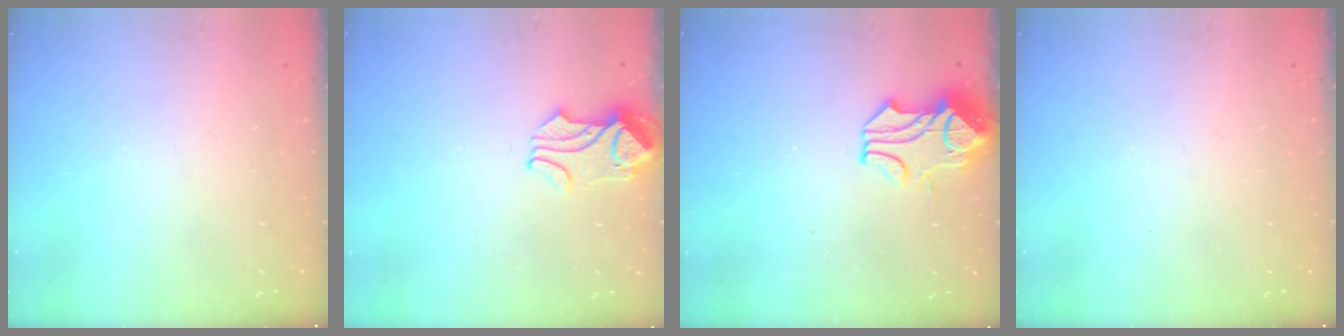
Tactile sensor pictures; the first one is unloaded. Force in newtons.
{"total": 2.7, "press": 2.6, "slide": 0.5}
{"total": 1.5, "press": 0.7, "slide": 1.3}
{"total": 0.0}